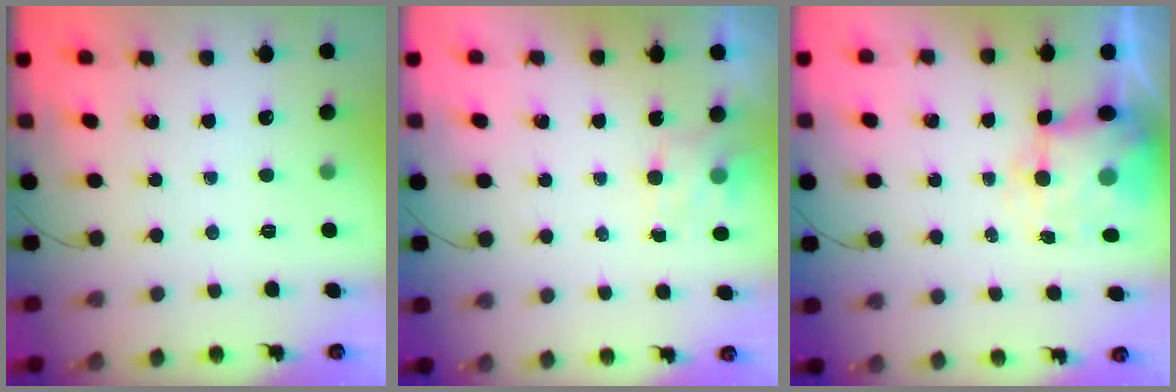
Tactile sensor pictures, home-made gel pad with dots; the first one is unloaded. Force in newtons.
{"total": 5.0, "press": 4.9, "slide": 1.1}
{"total": 6.7, "press": 6.5, "slide": 1.7}